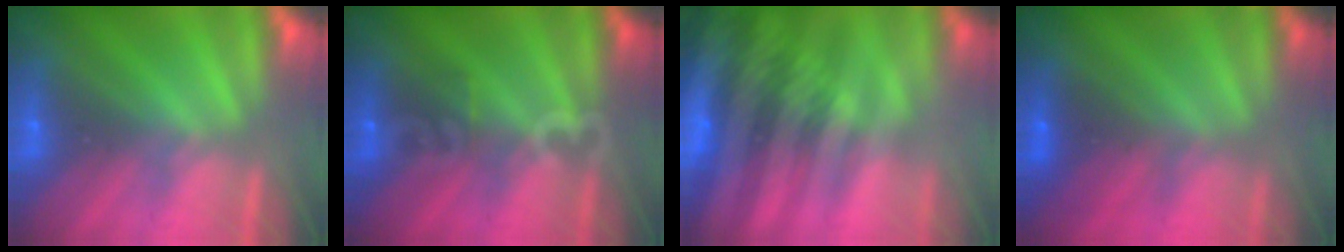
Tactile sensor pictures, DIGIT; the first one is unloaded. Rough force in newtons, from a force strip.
{"total": 3.3}
{"total": 8.9}
{"total": 1.7}